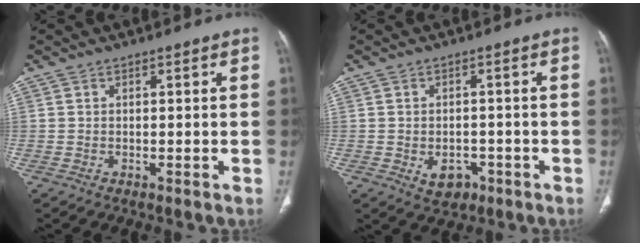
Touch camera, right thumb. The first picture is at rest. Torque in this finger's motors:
{"motor_torque": [-0.25, 0.32, 0.00, -0.11, 0.04]}